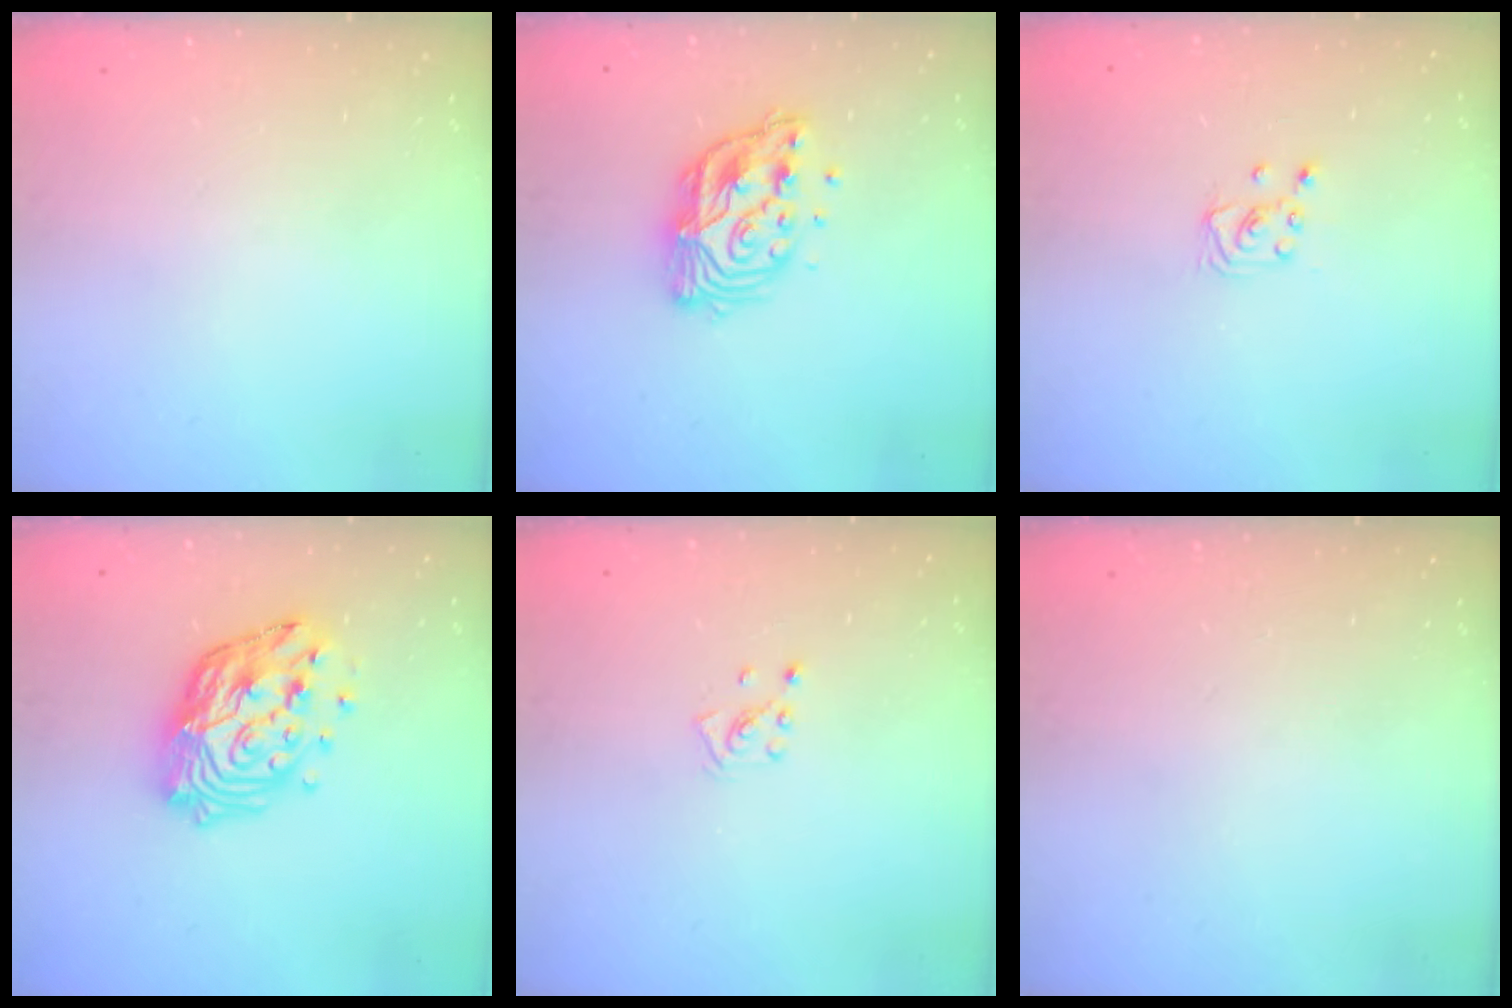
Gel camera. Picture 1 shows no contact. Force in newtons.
{"total": 12.7, "press": 12.6, "slide": 1.0}
{"total": 2.0, "press": 2.0, "slide": 0.2}
{"total": 16.7, "press": 16.6, "slide": 1.7}
{"total": 2.2, "press": 2.2, "slide": 0.3}
{"total": 0.0}